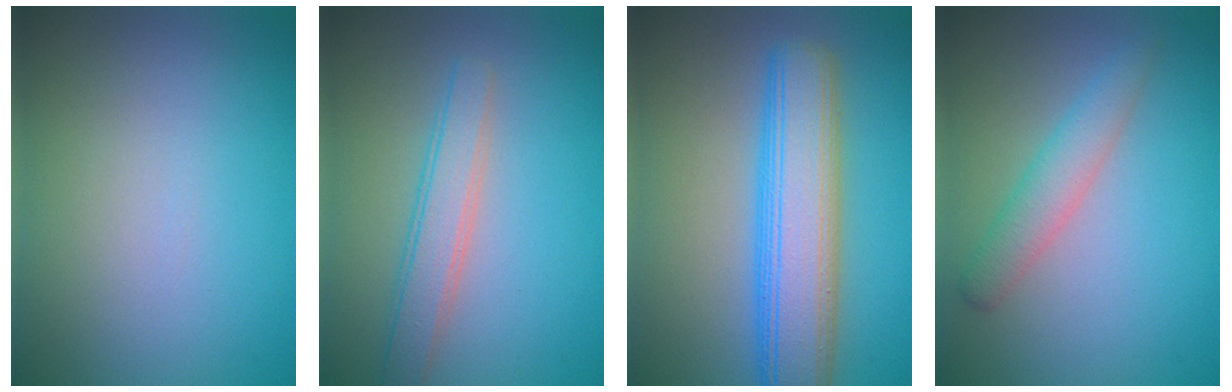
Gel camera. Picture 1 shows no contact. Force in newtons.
{"total": 3.1, "press": 3.1, "slide": 0.0}
{"total": 8.2, "press": 8.2, "slide": 0.2}
{"total": 2.7, "press": 2.7, "slide": 0.1}